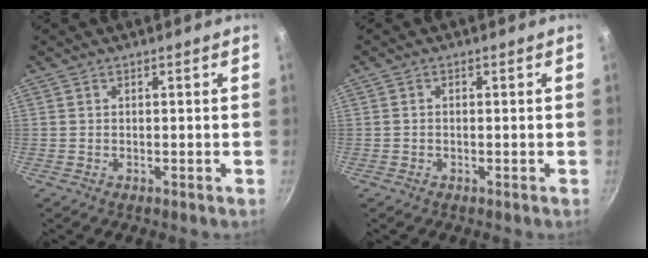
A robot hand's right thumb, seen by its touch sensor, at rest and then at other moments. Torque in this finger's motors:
{"motor_torque": [0.30, 0.00, -0.34, -0.02, 0.09]}